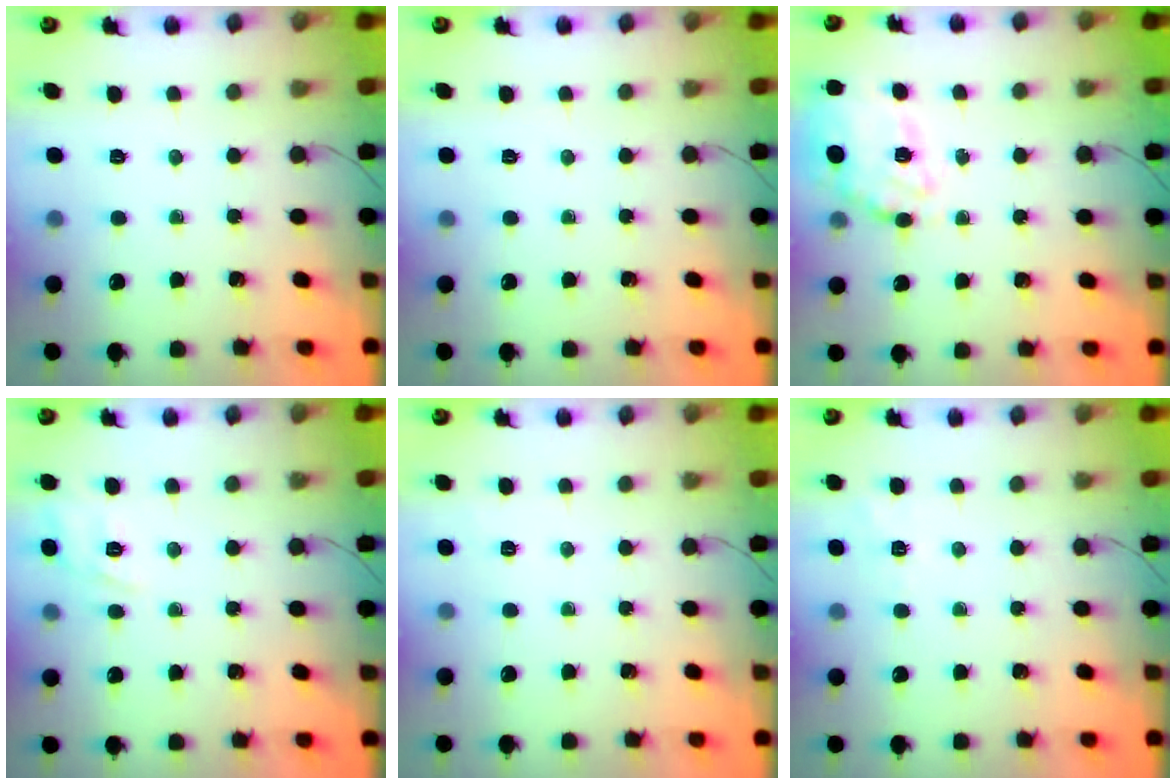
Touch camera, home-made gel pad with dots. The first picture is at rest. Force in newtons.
{"total": 0.0}
{"total": 19.8, "press": 19.3, "slide": 4.2}
{"total": 2.8, "press": 2.2, "slide": 1.7}
{"total": 2.0, "press": 1.6, "slide": 1.2}
{"total": 2.0, "press": 1.3, "slide": 1.5}